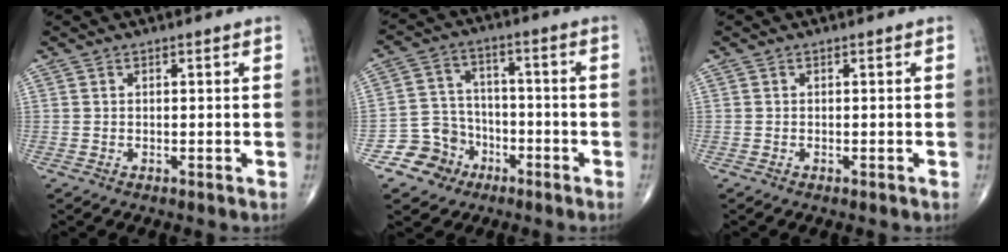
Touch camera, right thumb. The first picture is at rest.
{"total": 8.7, "force": [-4.7, 7.2, 1.3], "torque": [0.016, 0.047, -0.083]}
{"total": 0.0}